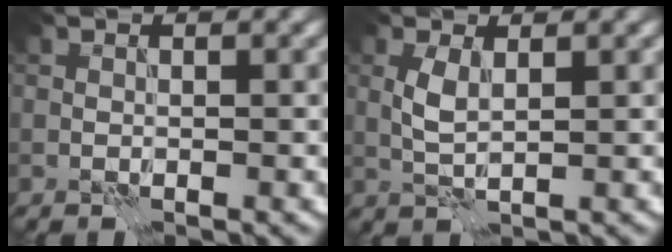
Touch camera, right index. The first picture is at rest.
{"total": 2.1, "force": [0.5, 0.6, 1.9], "torque": [-0.047, 0.004, 0.013]}